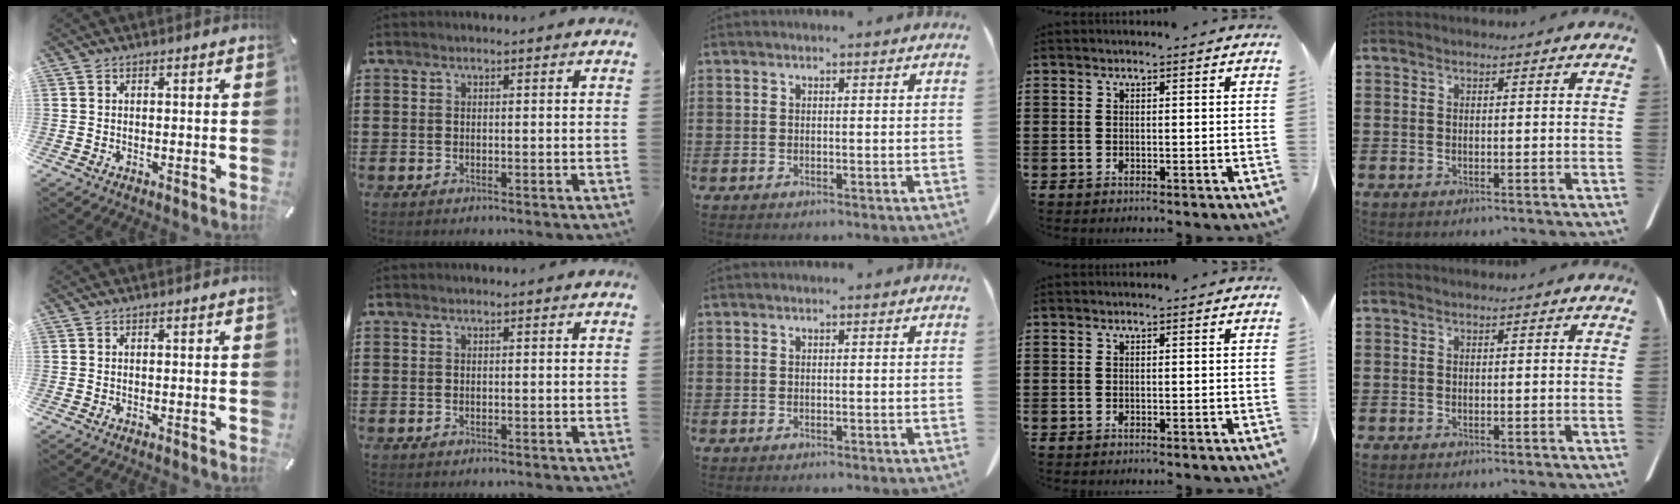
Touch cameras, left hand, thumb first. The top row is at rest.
{}